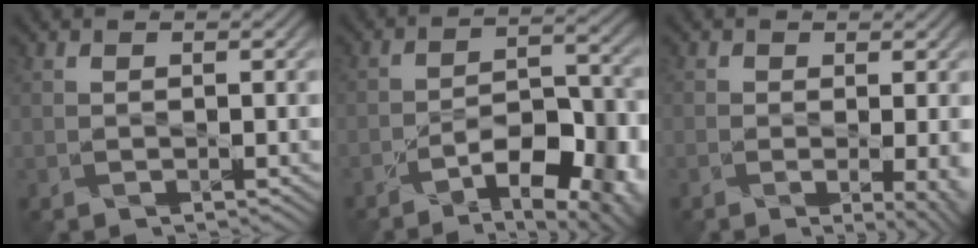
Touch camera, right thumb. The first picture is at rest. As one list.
[{"total": 11.7, "force": [-8.2, 4.1, 7.2], "torque": [-0.110, -0.006, -0.125]}, {"total": 5.5, "force": [-1.4, 2.2, 4.9], "torque": [-0.052, -0.006, -0.009]}]